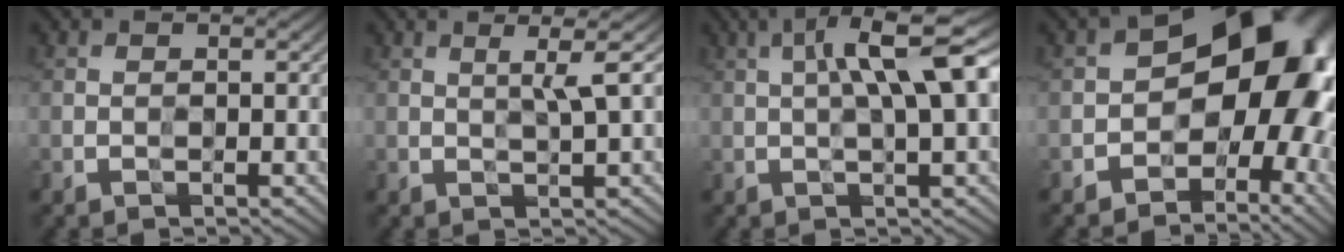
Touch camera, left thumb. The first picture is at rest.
{"total": 2.9, "force": [1.4, 0.0, 2.5], "torque": [-0.045, 0.011, 0.025]}
{"total": 8.2, "force": [2.2, 1.5, 7.7], "torque": [-0.128, 0.021, 0.036]}
{"total": 14.3, "force": [-0.8, 9.9, 10.3], "torque": [-0.101, 0.005, -0.022]}